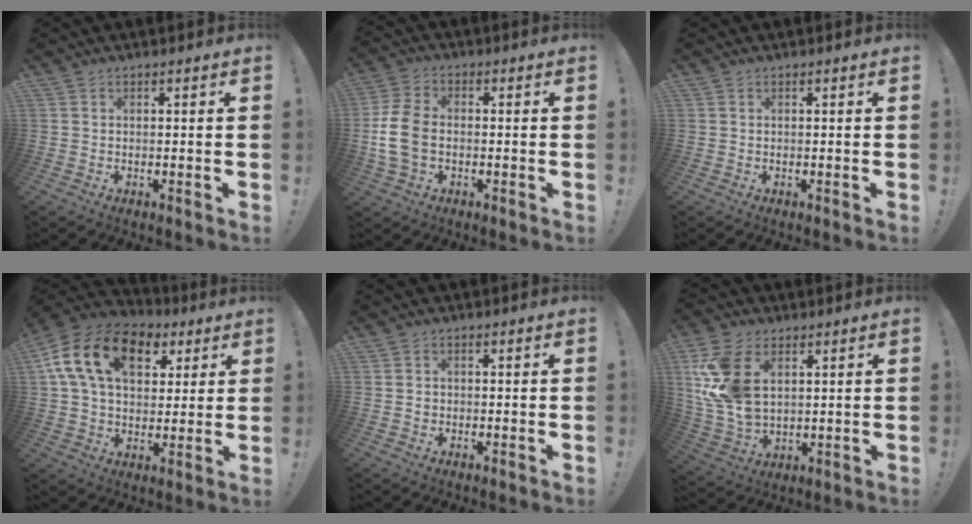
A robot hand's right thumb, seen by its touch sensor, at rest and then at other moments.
{"total": 11.0, "force": [-1.7, 7.8, 7.7], "torque": [-0.160, 0.014, -0.025]}
{"total": 0.0}
{"total": 18.9, "force": [6.9, 12.4, 12.5], "torque": [-0.211, -0.012, 0.126]}
{"total": 1.0, "force": [-0.4, 0.9, 0.2], "torque": [-0.003, 0.002, -0.006]}
{"total": 16.5, "force": [5.1, 10.6, 11.5], "torque": [-0.229, -0.021, 0.096]}